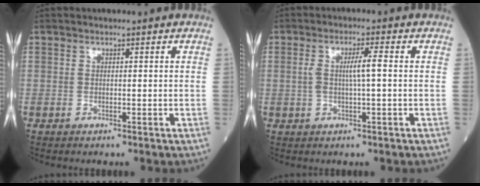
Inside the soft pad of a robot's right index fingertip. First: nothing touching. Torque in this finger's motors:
{"motor_torque": [0.11, 0.02, 0.08, 0.03]}